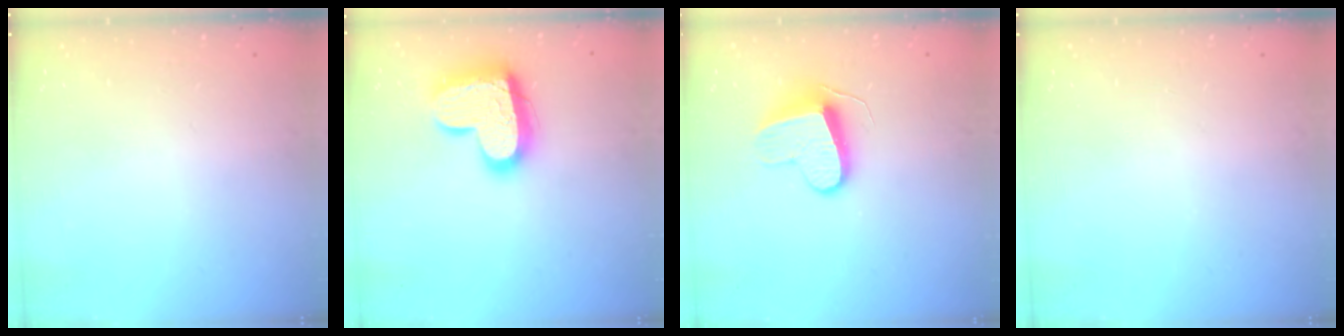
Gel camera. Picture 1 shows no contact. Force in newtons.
{"total": 17.5, "press": 17.4, "slide": 1.3}
{"total": 9.5, "press": 9.5, "slide": 0.7}
{"total": 0.0}